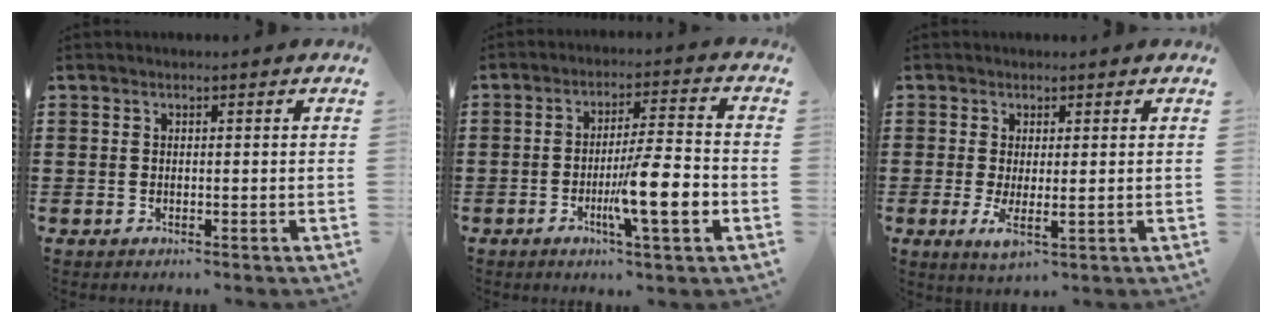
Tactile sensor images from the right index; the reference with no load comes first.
{"total": 10.4, "force": [-3.2, 1.2, 9.8], "torque": [-0.171, -0.005, -0.056]}
{"total": 3.2, "force": [-0.1, 0.8, 3.1], "torque": [-0.065, -0.007, -0.001]}